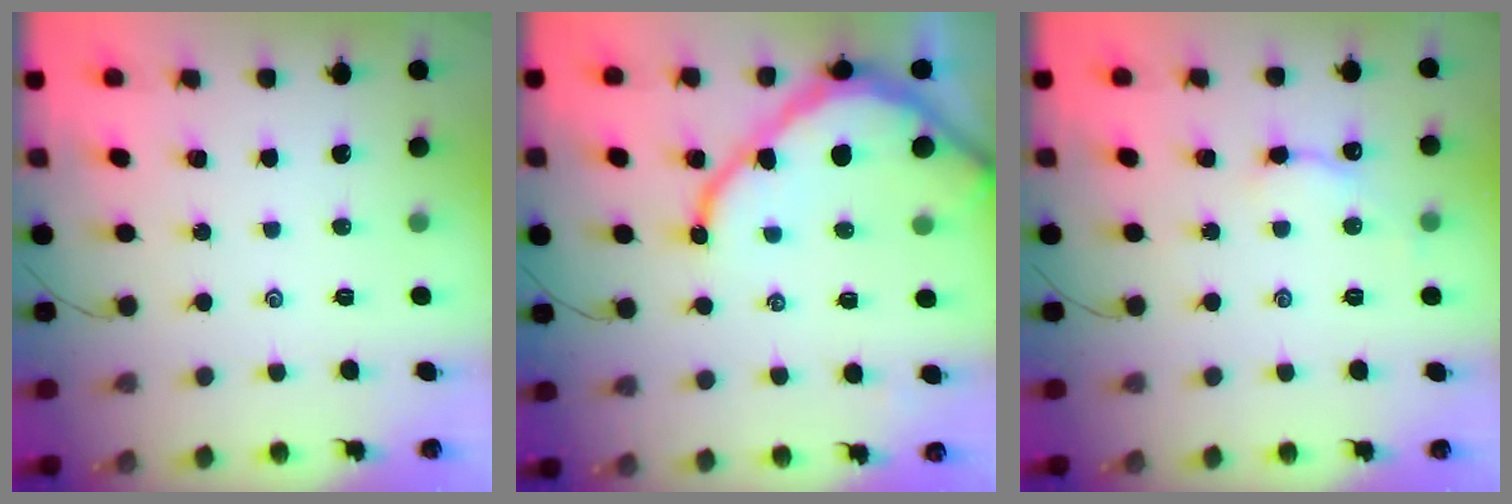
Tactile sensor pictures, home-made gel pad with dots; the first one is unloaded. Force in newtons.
{"total": 13.2, "press": 13.1, "slide": 1.3}
{"total": 4.7, "press": 4.7, "slide": 0.5}